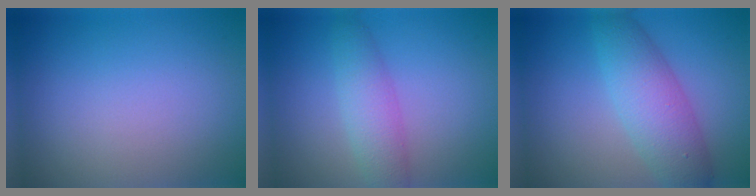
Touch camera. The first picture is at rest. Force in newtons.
{"total": 3.6, "press": 3.6, "slide": 0.1}
{"total": 5.4, "press": 5.4, "slide": 0.1}